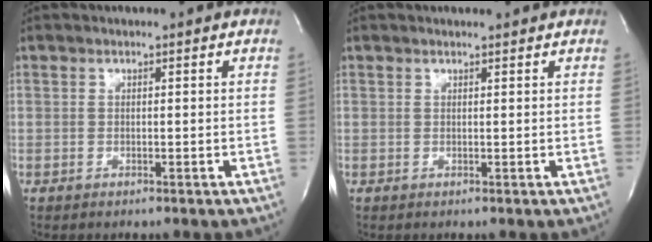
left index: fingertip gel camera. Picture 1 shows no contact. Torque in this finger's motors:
{"motor_torque": [0.32, -0.34, -0.05, 0.00]}